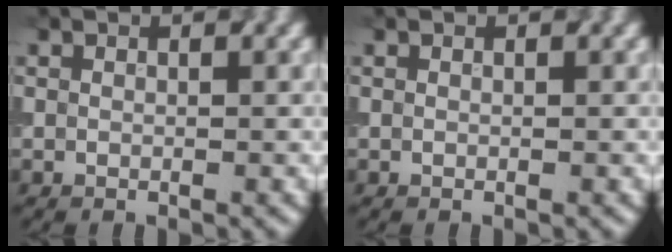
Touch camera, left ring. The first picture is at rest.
{"total": 0.0}